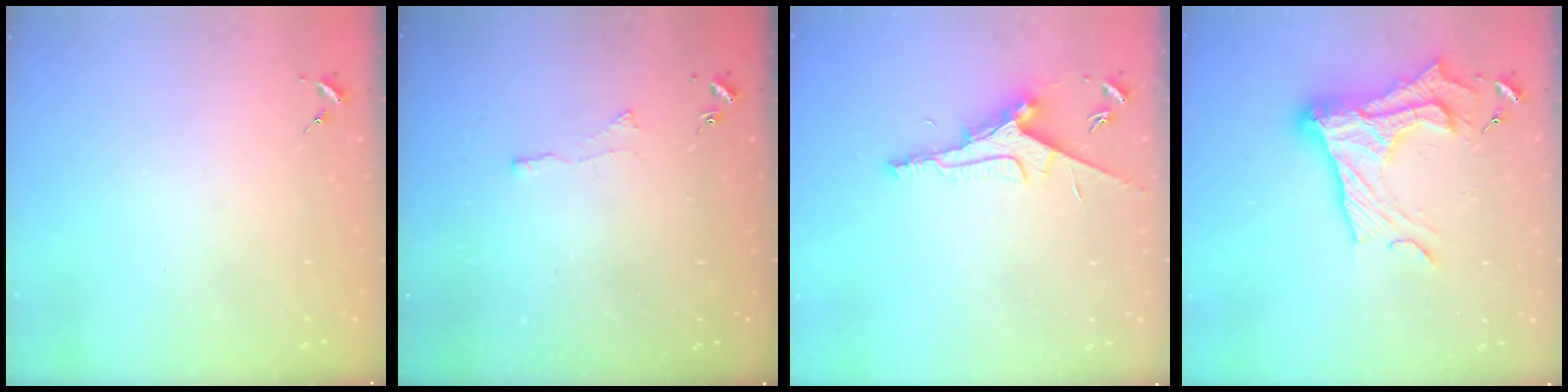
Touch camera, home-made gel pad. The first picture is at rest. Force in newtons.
{"total": 2.6, "press": 2.5, "slide": 0.6}
{"total": 9.7, "press": 9.6, "slide": 1.1}
{"total": 22.9, "press": 22.8, "slide": 1.7}